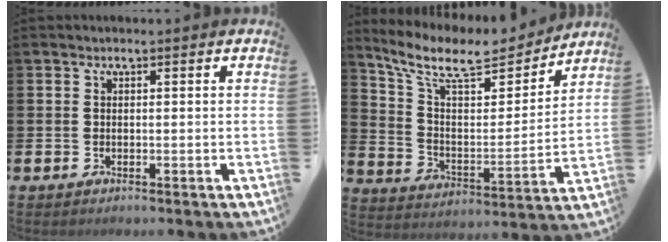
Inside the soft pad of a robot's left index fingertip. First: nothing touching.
{"total": 10.2, "force": [8.8, 3.2, 4.1], "torque": [-0.113, -0.061, 0.151]}